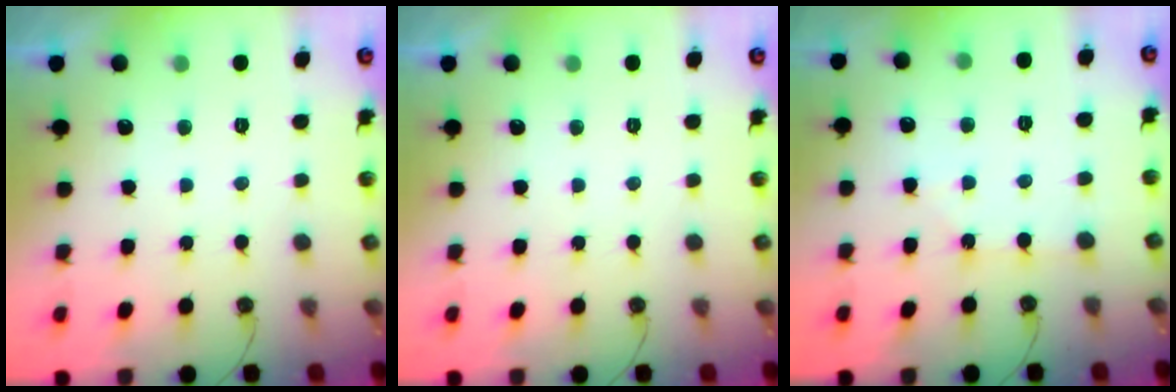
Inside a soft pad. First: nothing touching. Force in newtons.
{"total": 0.0}
{"total": 0.9, "press": 0.9, "slide": 0.1}